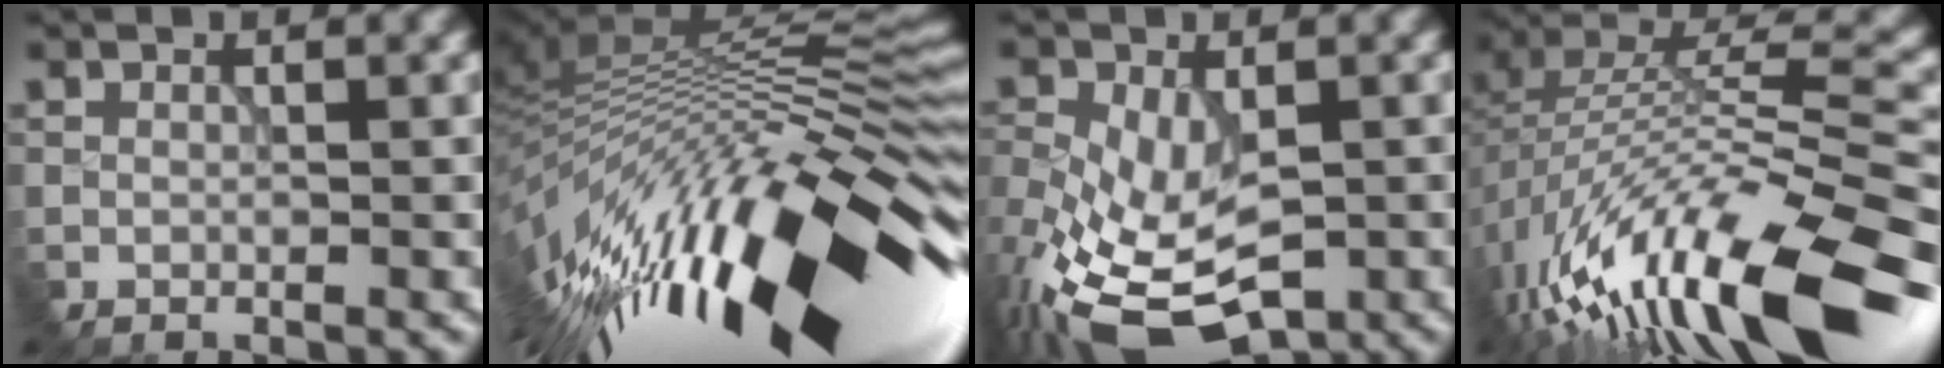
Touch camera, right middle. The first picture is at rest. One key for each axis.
{"total": 16.7, "fx": -4.1, "fy": 5.3, "fz": 15.3, "tx": -0.255, "ty": 0.007, "tz": -0.072}
{"total": 10.1, "fx": -3.9, "fy": 5.3, "fz": 7.7, "tx": -0.173, "ty": -0.026, "tz": -0.065}
{"total": 15.7, "fx": -8.5, "fy": 4.5, "fz": 12.4, "tx": -0.234, "ty": 0.028, "tz": -0.143}